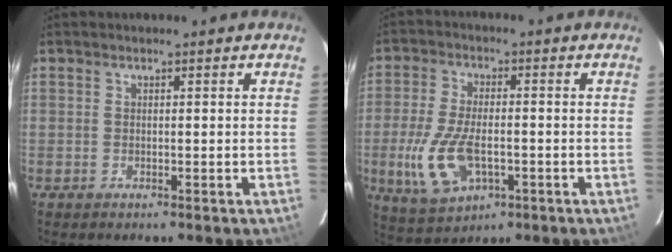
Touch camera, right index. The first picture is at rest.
{"total": 11.5, "force": [-3.1, 5.7, 9.6], "torque": [-0.212, -0.009, -0.049]}